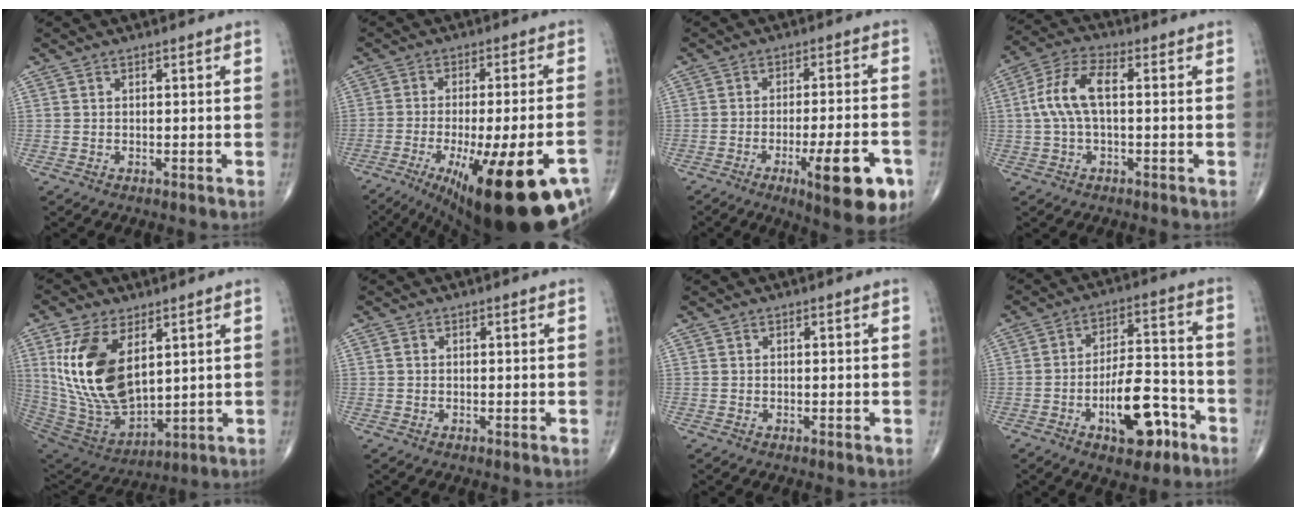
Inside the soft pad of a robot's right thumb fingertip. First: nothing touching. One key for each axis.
{"total": 26.6, "fx": -12.4, "fy": 7.2, "fz": 22.5, "tx": -0.273, "ty": 0.013, "tz": -0.168}
{"total": 13.8, "fx": -5.9, "fy": 3.3, "fz": 12.0, "tx": -0.164, "ty": 0.014, "tz": -0.076}
{"total": 9.2, "fx": 0.6, "fy": 4.1, "fz": 8.2, "tx": -0.183, "ty": 0.029, "tz": 0.008}
{"total": 19.4, "fx": 5.6, "fy": 10.5, "fz": 15.4, "tx": -0.288, "ty": -0.028, "tz": 0.123}
{"total": 0.6, "fx": 0.1, "fy": 0.4, "fz": 0.3, "tx": -0.006, "ty": 0.001, "tz": 0.000}
{"total": 0.0}
{"total": 13.3, "fx": -5.9, "fy": 6.2, "fz": 10.2, "tx": -0.137, "ty": 0.046, "tz": -0.087}